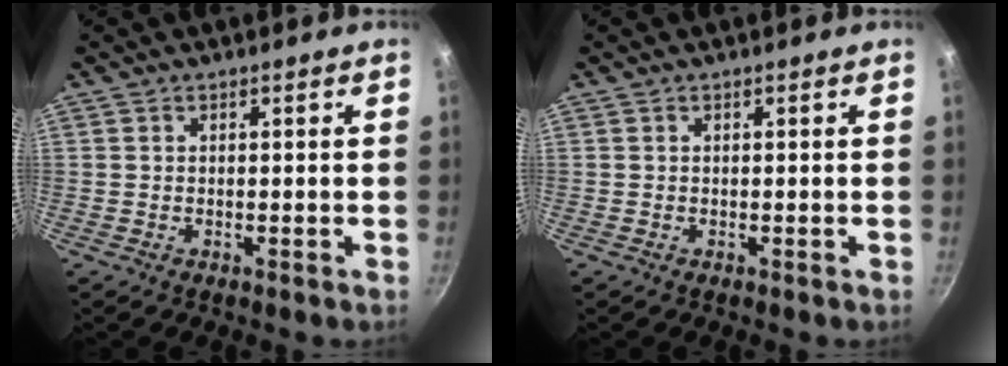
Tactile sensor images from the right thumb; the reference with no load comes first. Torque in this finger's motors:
{"motor_torque": [-0.03, -0.03, 0.12, -0.11, 0.00]}